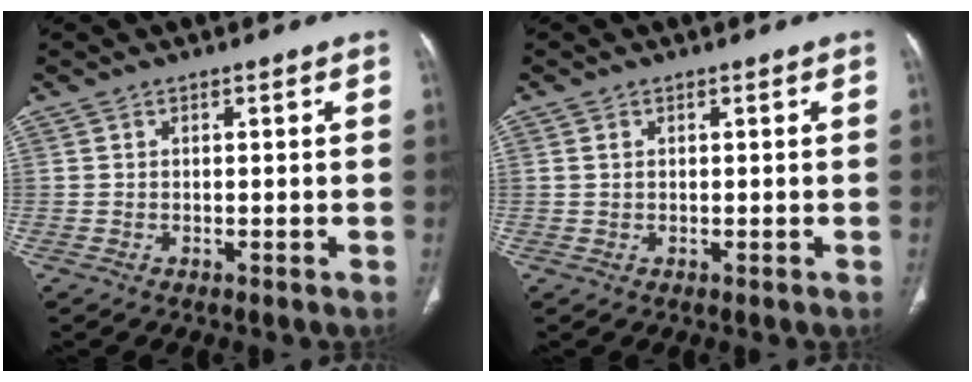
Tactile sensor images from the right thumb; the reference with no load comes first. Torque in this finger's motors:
{"motor_torque": [-0.27, -0.34, 0.07, 0.45, -0.02]}